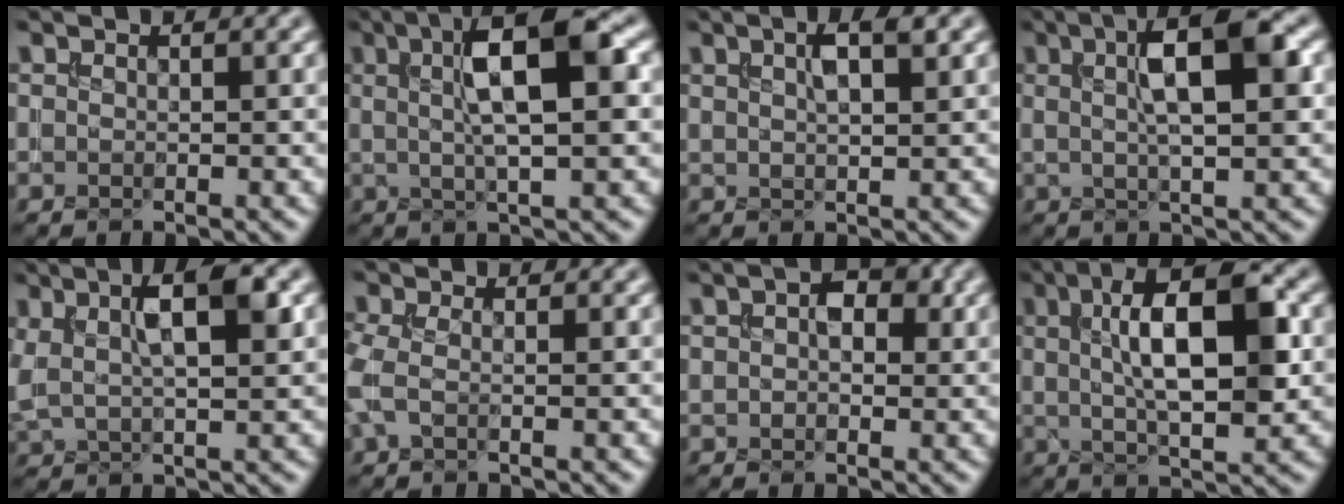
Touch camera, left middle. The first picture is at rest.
{"total": 8.0, "force": [1.8, 1.8, 7.5], "torque": [-0.116, 0.014, 0.024]}
{"total": 3.1, "force": [1.4, 0.8, 2.6], "torque": [-0.047, 0.007, 0.026]}
{"total": 7.1, "force": [1.7, 1.6, 6.7], "torque": [-0.098, 0.014, 0.023]}
{"total": 6.1, "force": [1.9, 2.3, 5.4], "torque": [-0.103, 0.008, 0.033]}
{"total": 2.4, "force": [-0.2, 1.3, 2.0], "torque": [-0.063, 0.003, -0.012]}
{"total": 2.9, "force": [0.8, 1.8, 2.2], "torque": [-0.036, 0.006, 0.010]}
{"total": 9.8, "force": [1.8, 3.3, 9.0], "torque": [-0.135, 0.012, 0.022]}